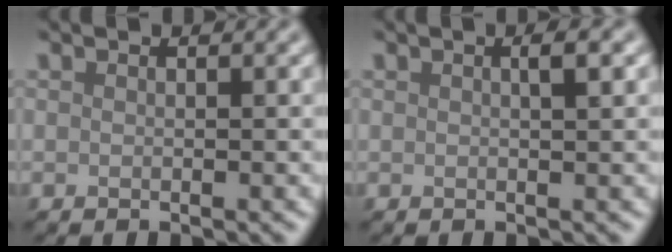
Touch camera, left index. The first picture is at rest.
{"total": 1.4, "force": [0.5, 0.2, 1.3], "torque": [-0.021, 0.005, 0.007]}